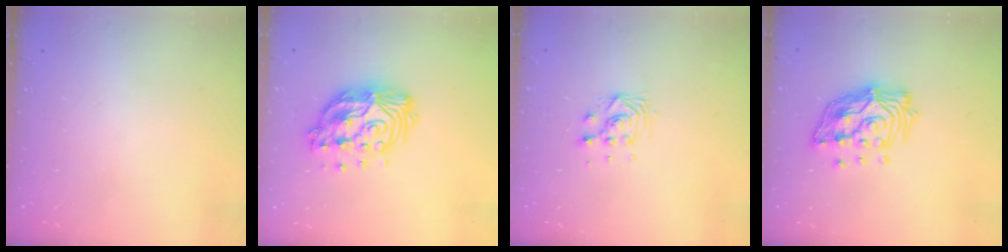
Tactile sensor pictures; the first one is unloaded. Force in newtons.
{"total": 15.0, "press": 14.9, "slide": 1.3}
{"total": 6.2, "press": 6.2, "slide": 0.2}
{"total": 14.9, "press": 14.8, "slide": 1.7}